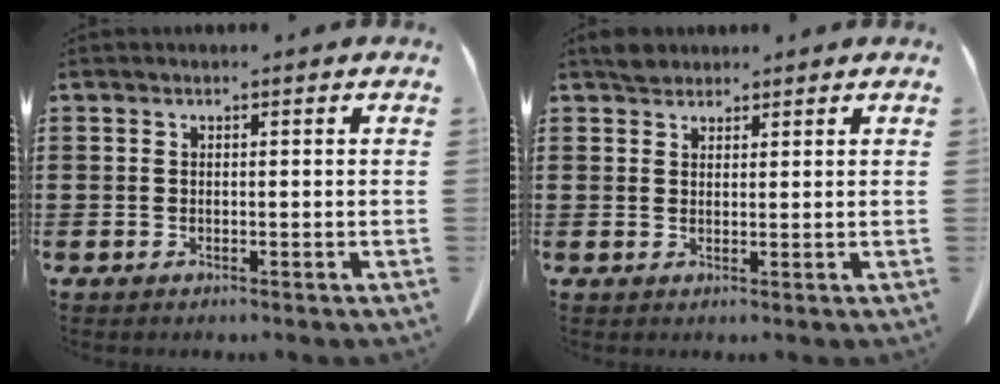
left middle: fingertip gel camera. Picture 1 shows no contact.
{"total": 2.2, "force": [2.0, 1.0, 0.5], "torque": [-0.007, 0.001, 0.037]}